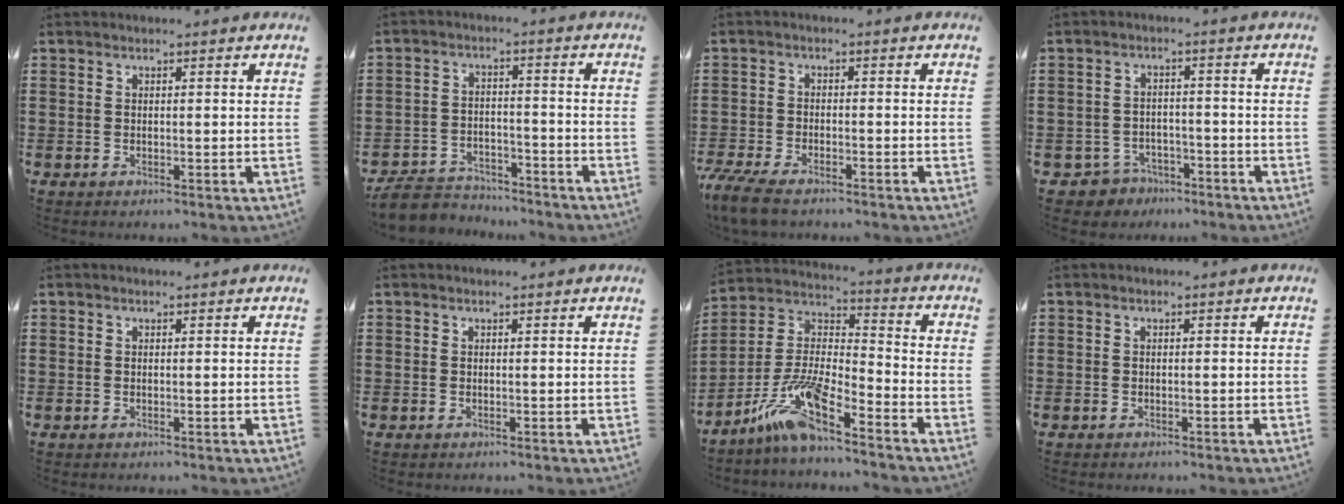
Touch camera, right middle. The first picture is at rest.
{"total": 5.4, "force": [-5.2, 1.4, 0.6], "torque": [-0.021, 0.010, -0.107]}
{"total": 4.3, "force": [-3.7, 0.9, 1.9], "torque": [-0.067, -0.012, -0.082]}
{"total": 3.3, "force": [-3.0, 1.4, -0.1], "torque": [-0.018, 0.000, -0.067]}
{"total": 0.0}
{"total": 0.0}
{"total": 11.1, "force": [-8.1, 1.8, 7.3], "torque": [-0.171, -0.005, -0.166]}
{"total": 0.0}